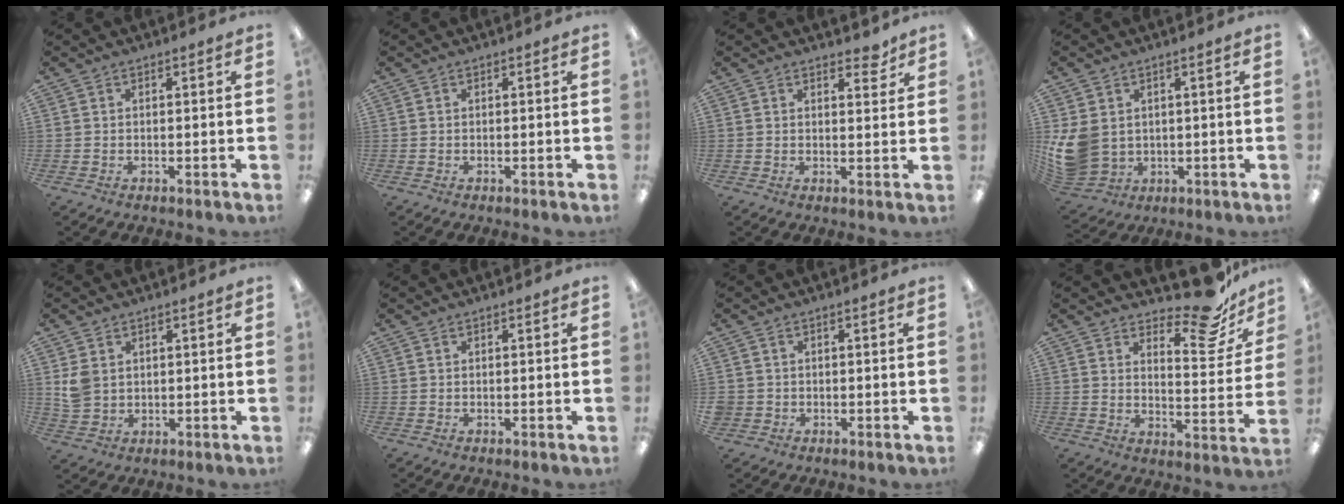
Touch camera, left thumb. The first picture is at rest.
{"total": 0.0}
{"total": 3.3, "force": [2.7, 1.2, 1.4], "torque": [0.001, -0.018, 0.043]}
{"total": 9.7, "force": [1.4, 8.1, 5.2], "torque": [-0.132, -0.008, 0.031]}
{"total": 4.6, "force": [1.9, 3.6, 2.2], "torque": [-0.039, 0.002, 0.038]}
{"total": 0.0}
{"total": 1.5, "force": [0.1, 1.5, 0.1], "torque": [-0.002, 0.003, -0.002]}
{"total": 14.1, "force": [11.1, 4.5, 7.3], "torque": [-0.091, -0.085, 0.187]}